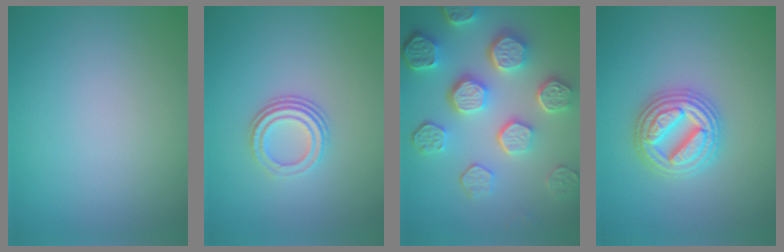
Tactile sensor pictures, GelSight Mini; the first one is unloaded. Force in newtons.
{"total": 3.2, "press": 2.3, "slide": 2.3}
{"total": 8.3, "press": 6.2, "slide": 5.5}
{"total": 4.9, "press": 4.9, "slide": 0.7}